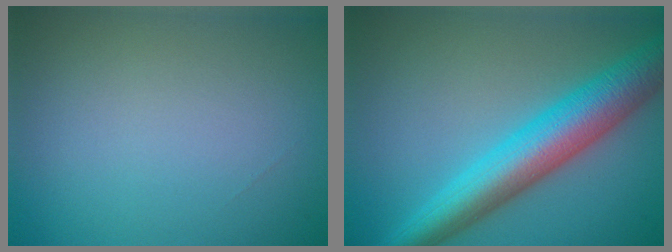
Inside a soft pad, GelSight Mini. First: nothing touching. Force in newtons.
{"total": 7.9, "press": 7.9, "slide": 0.1}